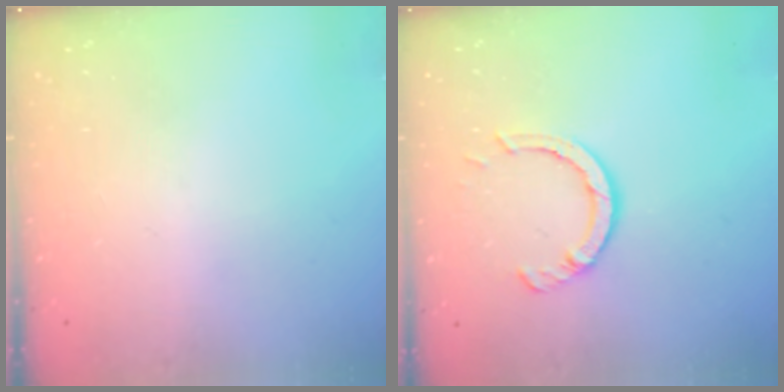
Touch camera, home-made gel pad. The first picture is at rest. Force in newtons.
{"total": 5.7, "press": 5.6, "slide": 0.7}